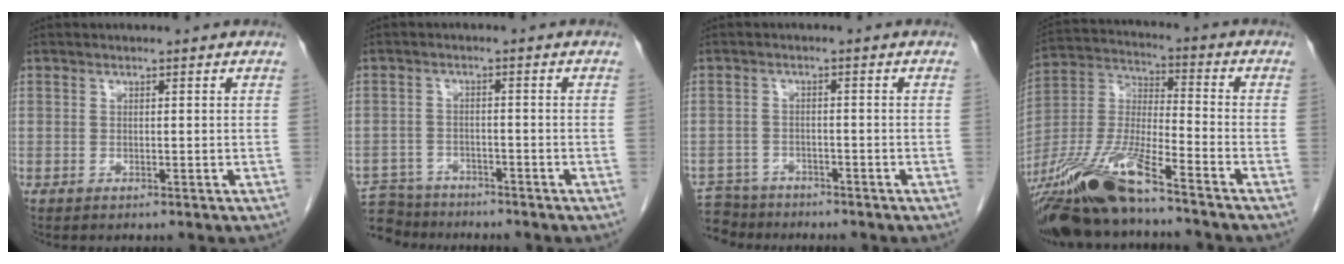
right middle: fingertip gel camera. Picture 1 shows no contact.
{"total": 7.7, "force": [-7.2, 2.6, 0.6], "torque": [-0.012, 0.004, -0.121]}
{"total": 6.2, "force": [-5.8, 2.3, 0.0], "torque": [0.001, 0.000, -0.099]}
{"total": 17.5, "force": [-13.0, 1.9, 11.6], "torque": [-0.264, -0.025, -0.245]}